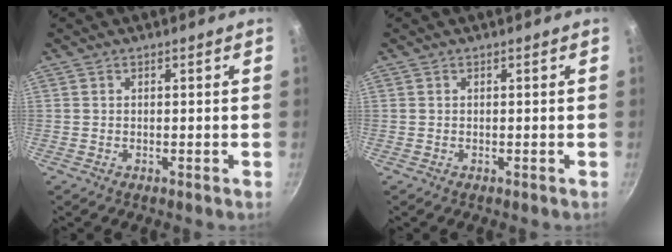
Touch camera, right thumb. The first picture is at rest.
{"total": 0.0}